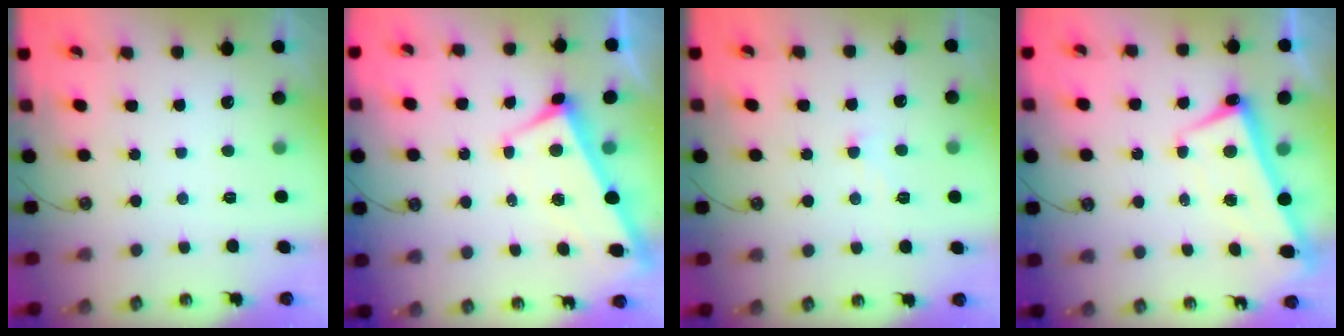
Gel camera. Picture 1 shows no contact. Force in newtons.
{"total": 2.9, "press": 2.8, "slide": 0.9}
{"total": 0.7, "press": 0.6, "slide": 0.4}
{"total": 2.7, "press": 2.7, "slide": 0.4}